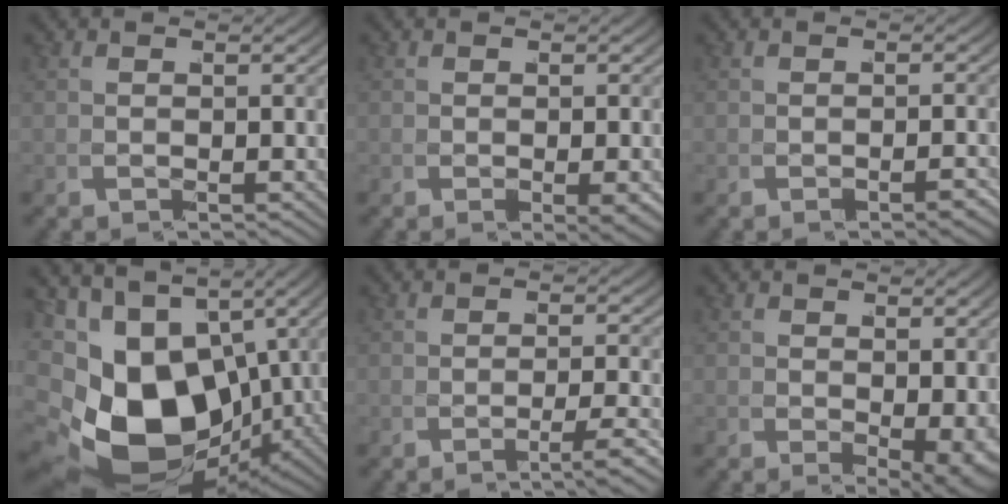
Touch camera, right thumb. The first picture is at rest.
{"total": 1.3, "force": [-0.6, -0.1, 1.2], "torque": [-0.016, -0.003, -0.007]}
{"total": 1.2, "force": [-1.0, -0.6, 0.4], "torque": [-0.015, -0.005, -0.015]}
{"total": 19.4, "force": [-2.5, 13.5, 13.7], "torque": [-0.268, -0.035, -0.026]}
{"total": 2.2, "force": [-1.7, -1.1, 1.0], "torque": [-0.026, 0.008, -0.033]}
{"total": 2.4, "force": [-0.3, 0.7, 2.3], "torque": [-0.036, -0.013, 0.007]}